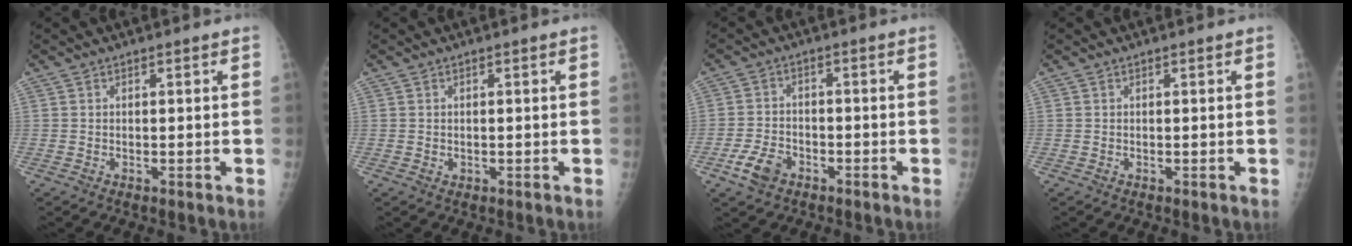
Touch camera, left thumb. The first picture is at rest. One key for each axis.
{"total": 0.5, "fx": 0.0, "fy": 0.5, "fz": 0.2, "tx": 0.000, "ty": 0.000, "tz": 0.001}
{"total": 5.5, "fx": -3.0, "fy": 3.6, "fz": 2.9, "tx": -0.055, "ty": 0.015, "tz": -0.054}
{"total": 0.0}